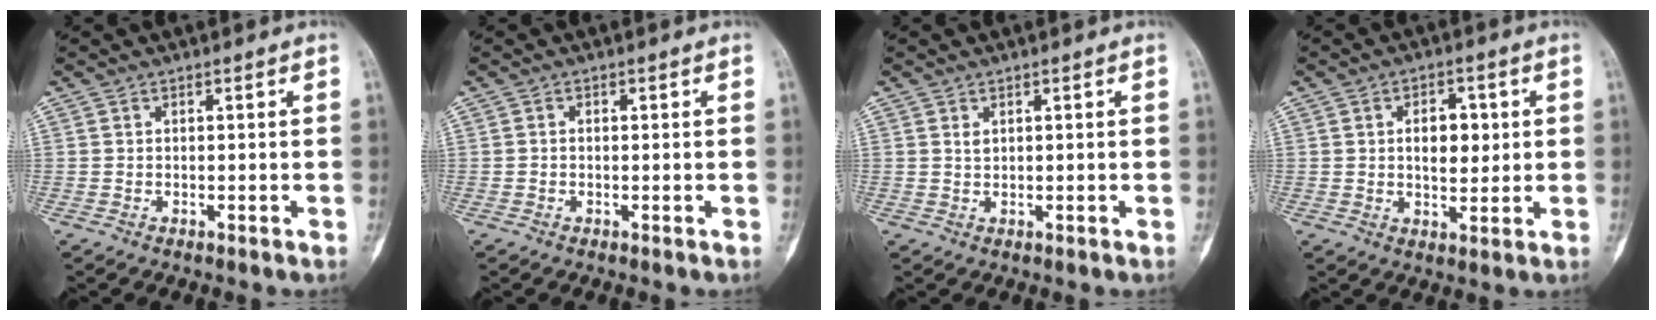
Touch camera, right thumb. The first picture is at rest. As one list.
[{"total": 0.6, "force": [-0.1, 0.4, 0.4], "torque": [-0.009, 0.004, -0.001]}, {"total": 1.1, "force": [0.6, 0.6, 0.6], "torque": [-0.003, -0.002, 0.013]}, {"total": 6.8, "force": [1.2, 4.1, 5.3], "torque": [-0.053, -0.004, 0.018]}]